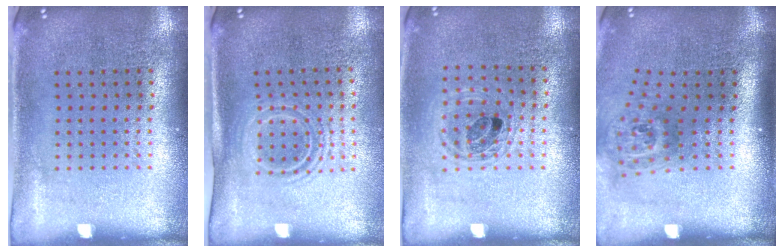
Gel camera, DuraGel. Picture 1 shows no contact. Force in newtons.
{"total": 1.5, "press": 1.1, "slide": 1.0}
{"total": 1.1, "press": 1.0, "slide": 0.3}
{"total": 1.8, "press": 1.2, "slide": 1.3}